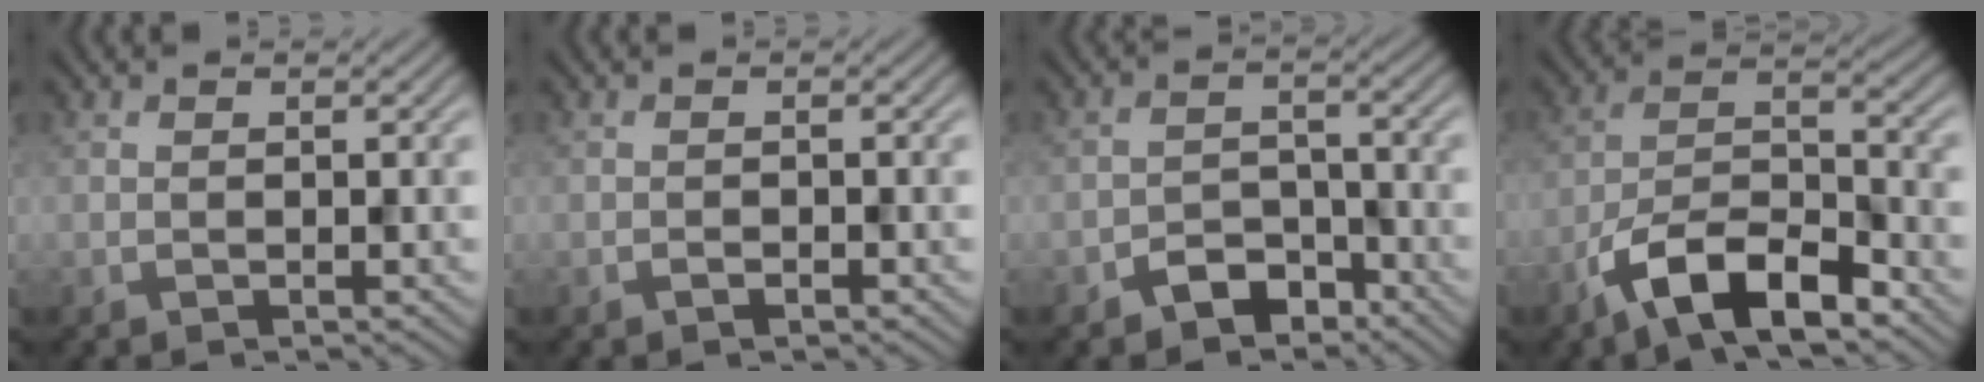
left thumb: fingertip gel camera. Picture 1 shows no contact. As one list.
[{"total": 0.8, "force": [-0.5, 0.3, 0.5], "torque": [-0.006, 0.000, -0.009]}, {"total": 4.4, "force": [-3.2, 2.4, 1.8], "torque": [-0.029, 0.003, -0.063]}, {"total": 11.1, "force": [-7.4, 3.9, 7.3], "torque": [-0.127, 0.000, -0.155]}]